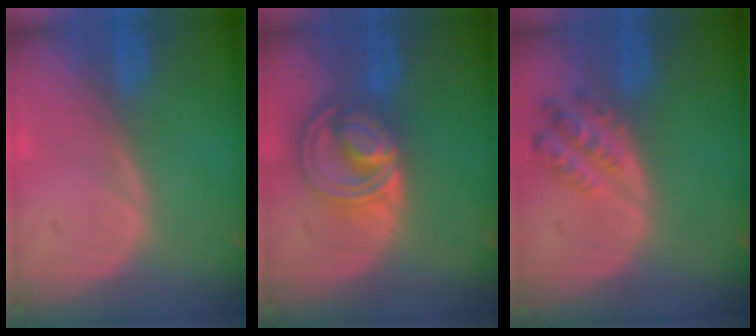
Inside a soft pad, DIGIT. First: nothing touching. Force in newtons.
{"total": 8.7, "press": 7.4, "slide": 4.6}
{"total": 4.9, "press": 4.9, "slide": 0.4}